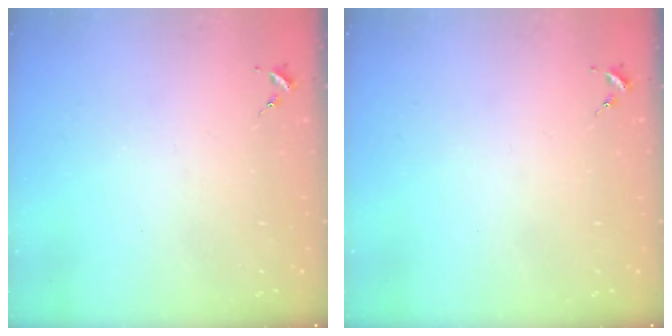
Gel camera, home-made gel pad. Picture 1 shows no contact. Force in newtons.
{"total": 0.0}